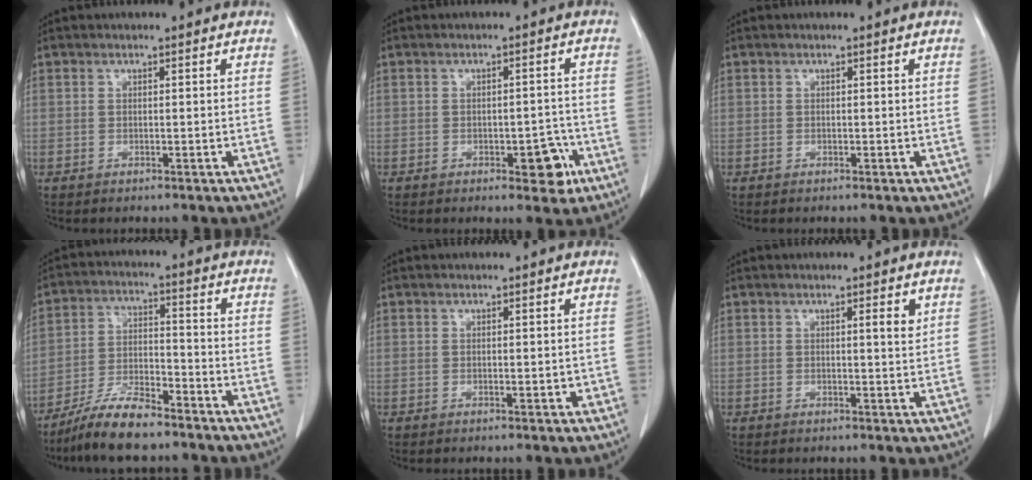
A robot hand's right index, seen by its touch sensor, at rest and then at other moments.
{"total": 4.9, "force": [-2.2, 2.2, 3.8], "torque": [-0.039, 0.008, -0.022]}
{"total": 0.0}
{"total": 9.1, "force": [-7.4, 1.9, 4.9], "torque": [-0.097, -0.012, -0.140]}
{"total": 1.2, "force": [-0.1, 0.4, 1.1], "torque": [-0.016, -0.002, 0.002]}
{"total": 1.9, "force": [0.9, 0.2, 1.6], "torque": [-0.027, -0.003, 0.011]}